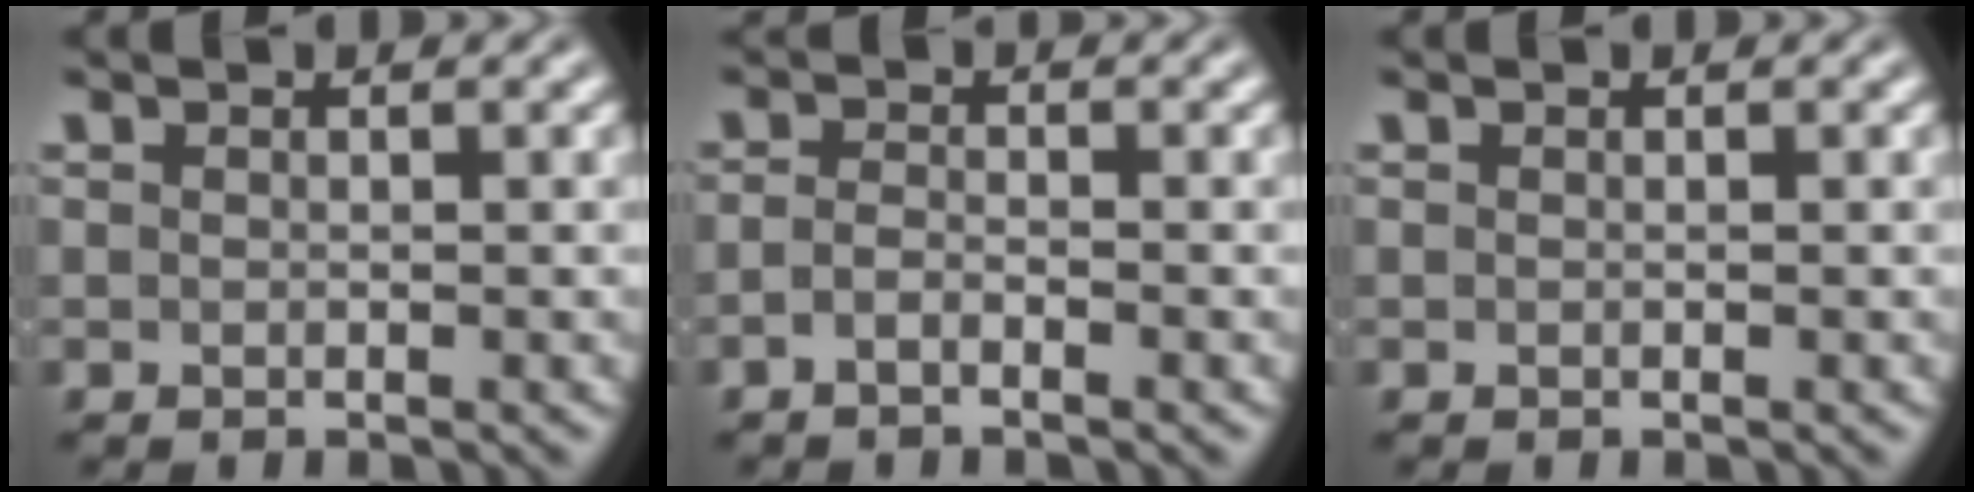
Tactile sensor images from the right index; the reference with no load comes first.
{"total": 1.6, "force": [-1.4, -0.4, 0.6], "torque": [-0.011, -0.009, -0.024]}
{"total": 0.0}